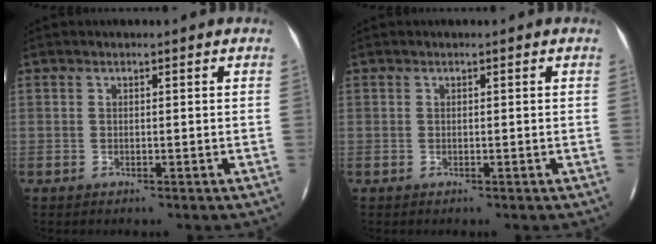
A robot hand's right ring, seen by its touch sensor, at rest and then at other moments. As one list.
[{"total": 0.0}]